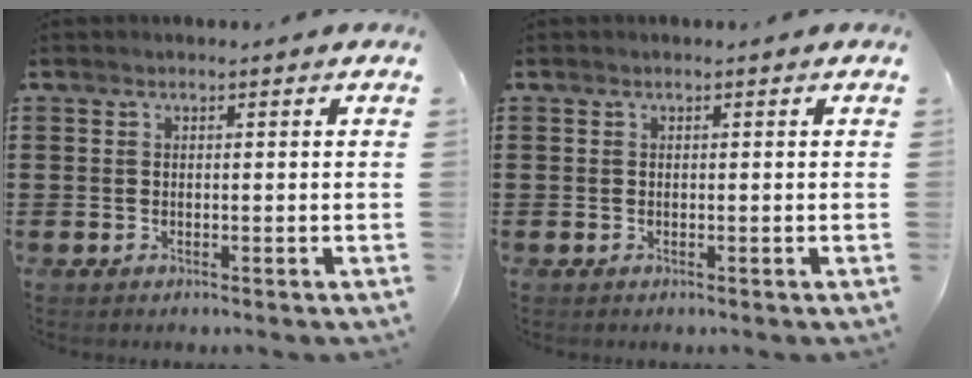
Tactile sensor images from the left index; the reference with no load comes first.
{"total": 0.0}